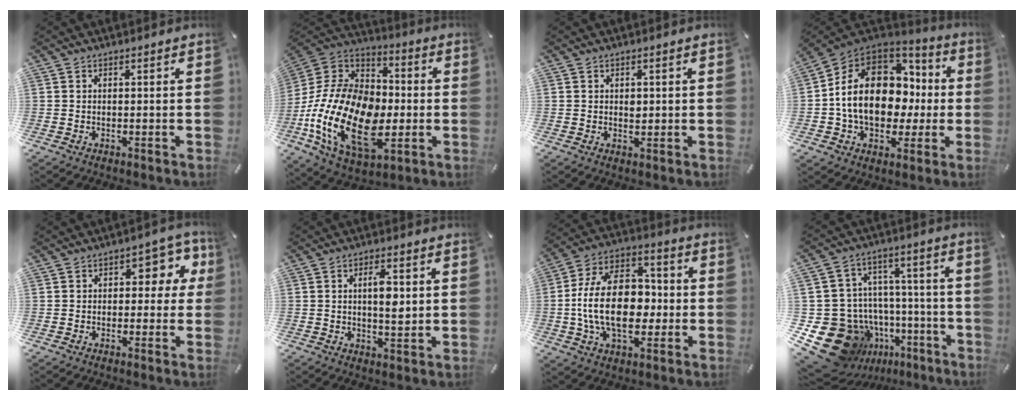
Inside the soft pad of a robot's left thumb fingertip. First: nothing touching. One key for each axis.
{"total": 25.9, "fx": -7.4, "fy": 16.0, "fz": 19.0, "tx": -0.416, "ty": 0.014, "tz": -0.122}
{"total": 1.4, "fx": 0.3, "fy": 1.1, "fz": 0.9, "tx": -0.013, "ty": -0.002, "tz": 0.005}
{"total": 18.3, "fx": 0.1, "fy": 14.1, "fz": 11.6, "tx": -0.222, "ty": 0.010, "tz": 0.009}
{"total": 7.8, "fx": 1.6, "fy": 5.0, "fz": 5.7, "tx": -0.066, "ty": -0.003, "tz": 0.021}
{"total": 6.1, "fx": 1.1, "fy": 2.6, "fz": 5.4, "tx": -0.085, "ty": -0.005, "tz": 0.014}
{"total": 19.8, "fx": -2.0, "fy": 13.0, "fz": 14.8, "tx": -0.284, "ty": 0.010, "tz": -0.039}
{"total": 20.9, "fx": -9.4, "fy": 16.5, "fz": 8.7, "tx": -0.140, "ty": 0.044, "tz": -0.107}